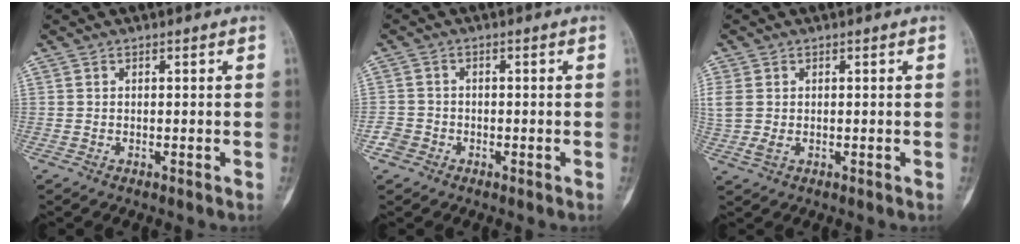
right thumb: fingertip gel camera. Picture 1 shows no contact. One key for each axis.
{"total": 2.4, "fx": -1.3, "fy": 2.0, "fz": 0.2, "tx": 0.007, "ty": 0.011, "tz": -0.033}
{"total": 5.1, "fx": 0.5, "fy": 3.7, "fz": 3.6, "tx": -0.103, "ty": 0.002, "tz": 0.019}